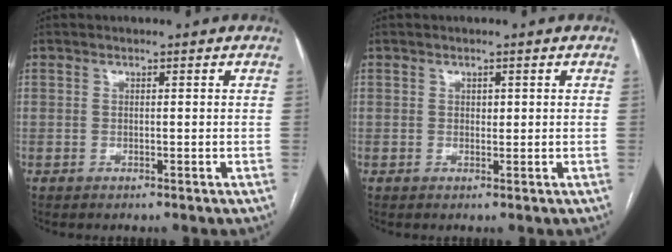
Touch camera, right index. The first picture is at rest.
{"total": 0.8, "force": [0.3, 0.6, 0.5], "torque": [-0.005, 0.000, 0.003]}